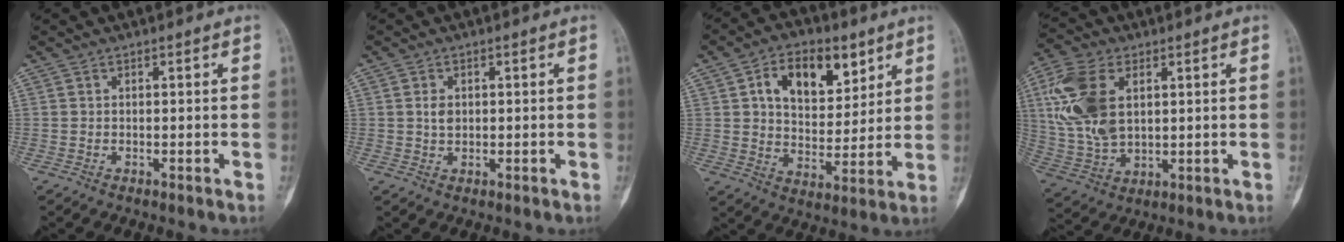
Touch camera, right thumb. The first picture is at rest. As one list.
[{"total": 2.3, "force": [0.4, 1.6, 1.6], "torque": [-0.024, -0.002, 0.008]}, {"total": 14.3, "force": [6.2, 8.8, 9.4], "torque": [-0.107, -0.021, 0.106]}, {"total": 15.1, "force": [3.8, 9.1, 11.4], "torque": [-0.242, -0.003, 0.079]}]